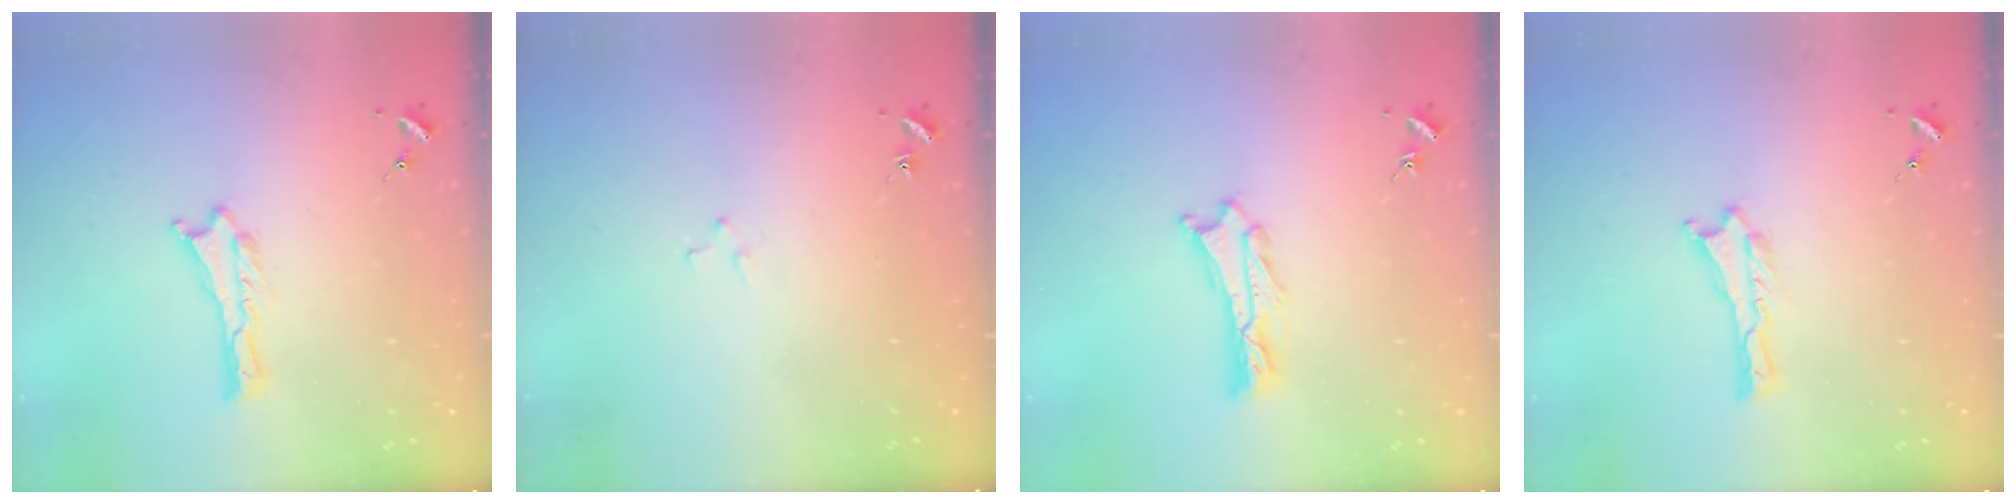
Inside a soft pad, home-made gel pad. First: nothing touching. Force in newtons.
{"total": 1.9, "press": 1.9, "slide": 0.1}
{"total": 1.2, "press": 1.2, "slide": 0.2}
{"total": 0.0}